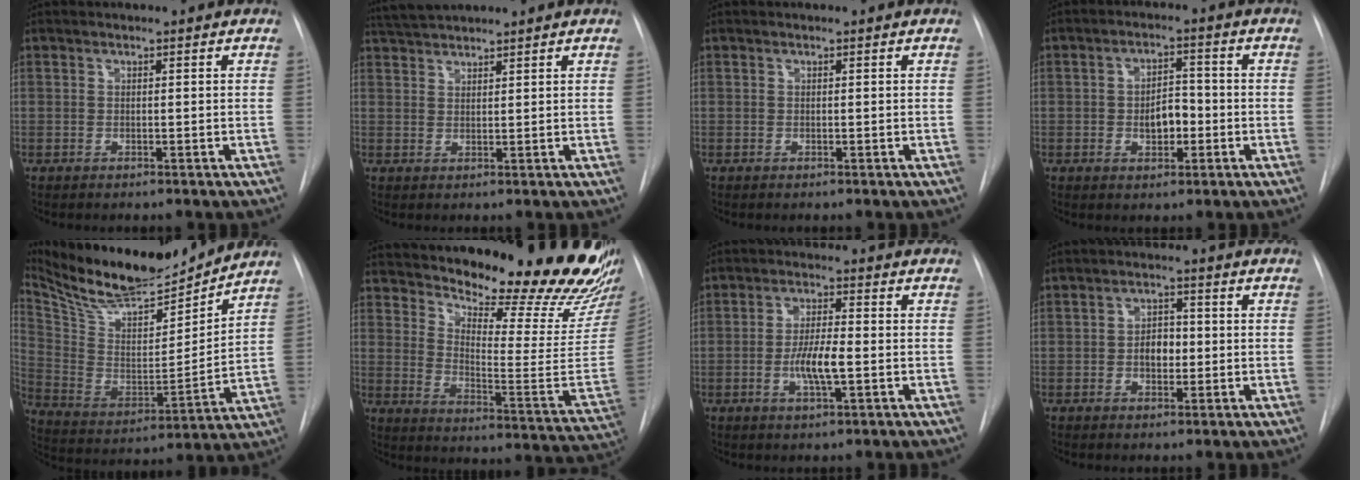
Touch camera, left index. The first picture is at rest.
{"total": 4.3, "force": [4.1, 0.0, 1.0], "torque": [-0.025, 0.026, 0.082]}
{"total": 0.0}
{"total": 4.7, "force": [-1.0, 2.7, 3.8], "torque": [-0.058, 0.010, -0.014]}
{"total": 19.9, "force": [18.3, 3.3, 7.2], "torque": [-0.143, -0.015, 0.313]}
{"total": 28.6, "force": [25.5, 3.5, 12.6], "torque": [-0.191, -0.125, 0.323]}
{"total": 5.7, "force": [-1.3, 1.1, 5.5], "torque": [-0.109, -0.002, -0.024]}
{"total": 4.2, "force": [-0.6, 2.6, 3.3], "torque": [-0.054, 0.011, -0.010]}